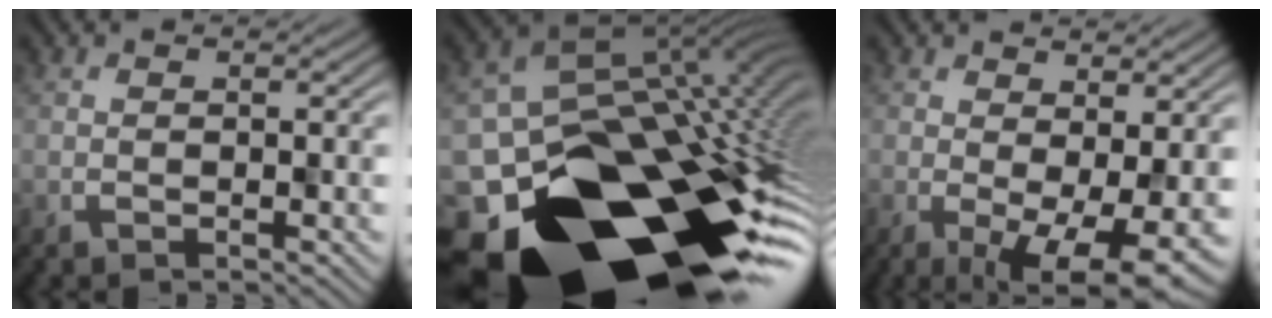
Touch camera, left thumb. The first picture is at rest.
{"total": 17.9, "force": [-8.4, 11.2, 11.1], "torque": [-0.213, -0.047, -0.114]}
{"total": 7.7, "force": [-2.2, 2.3, 7.0], "torque": [-0.109, -0.025, -0.009]}